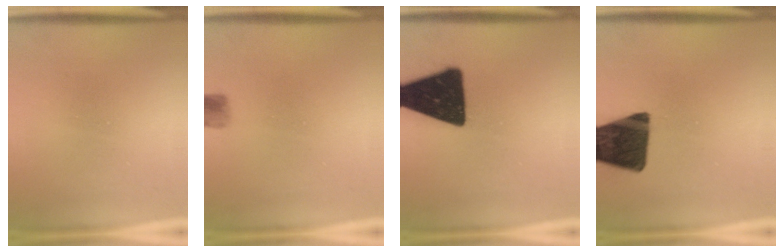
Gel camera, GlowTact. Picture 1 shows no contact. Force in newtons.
{"total": 2.4}
{"total": 19.3}
{"total": 15.6}